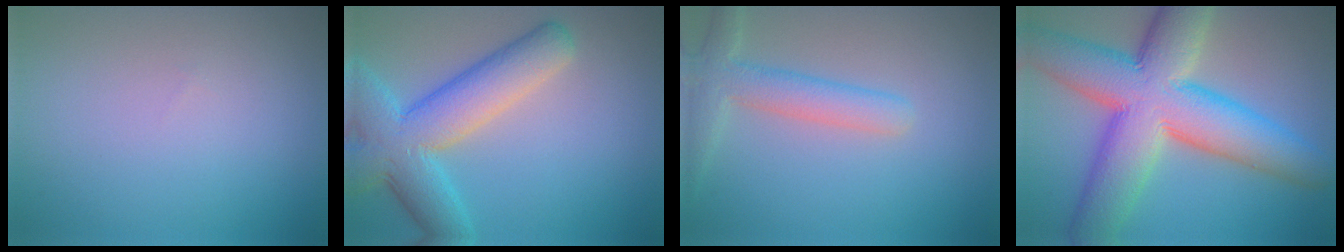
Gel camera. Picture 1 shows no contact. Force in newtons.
{"total": 7.8, "press": 7.8, "slide": 0.3}
{"total": 3.7, "press": 3.7, "slide": 0.2}
{"total": 13.0, "press": 13.0, "slide": 0.5}